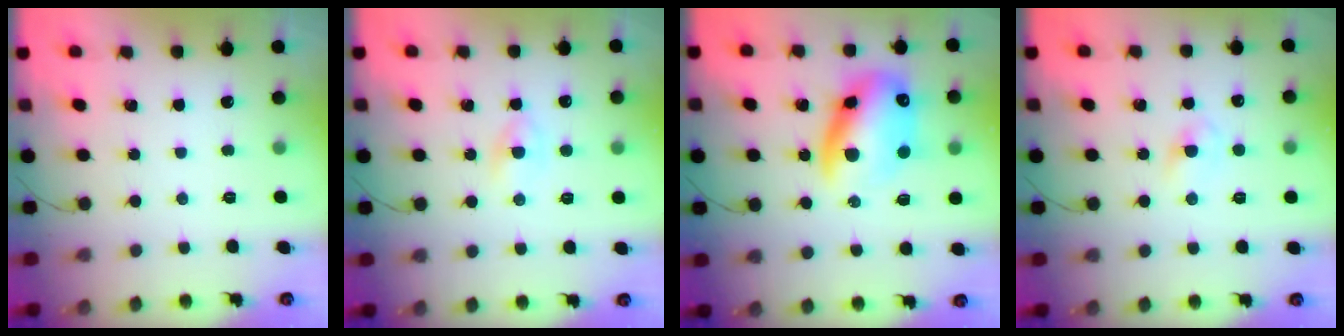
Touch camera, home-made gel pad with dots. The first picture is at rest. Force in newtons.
{"total": 2.1, "press": 2.0, "slide": 0.7}
{"total": 16.8, "press": 16.3, "slide": 4.1}
{"total": 2.7, "press": 2.4, "slide": 1.1}